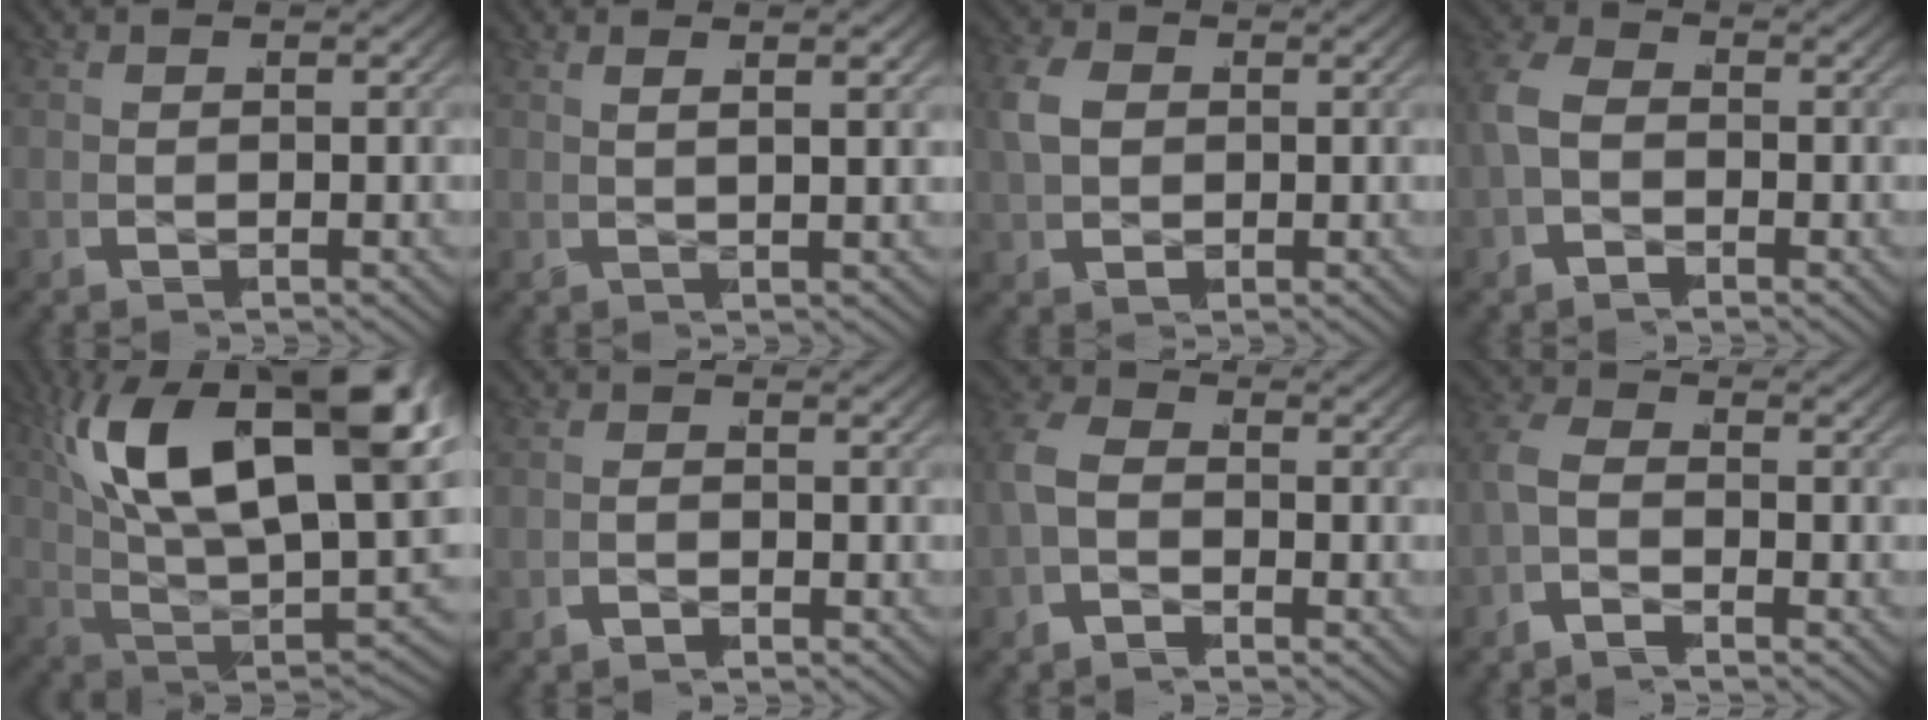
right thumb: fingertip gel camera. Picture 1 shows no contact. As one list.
[{"total": 1.6, "force": [0.8, -1.3, 0.4], "torque": [-0.003, 0.016, 0.015]}, {"total": 3.7, "force": [0.4, 2.8, 2.3], "torque": [-0.060, -0.005, 0.015]}, {"total": 3.8, "force": [-0.5, 3.2, 2.0], "torque": [-0.064, -0.011, -0.006]}, {"total": 21.0, "force": [3.9, 11.9, 16.8], "torque": [-0.321, -0.042, 0.080]}, {"total": 0.8, "force": [-0.8, 0.0, -0.1], "torque": [0.000, 0.001, -0.018]}, {"total": 3.0, "force": [-0.7, 2.4, 1.7], "torque": [-0.051, -0.006, -0.015]}, {"total": 2.2, "force": [-1.1, 1.3, 1.4], "torque": [-0.040, -0.002, -0.028]}]